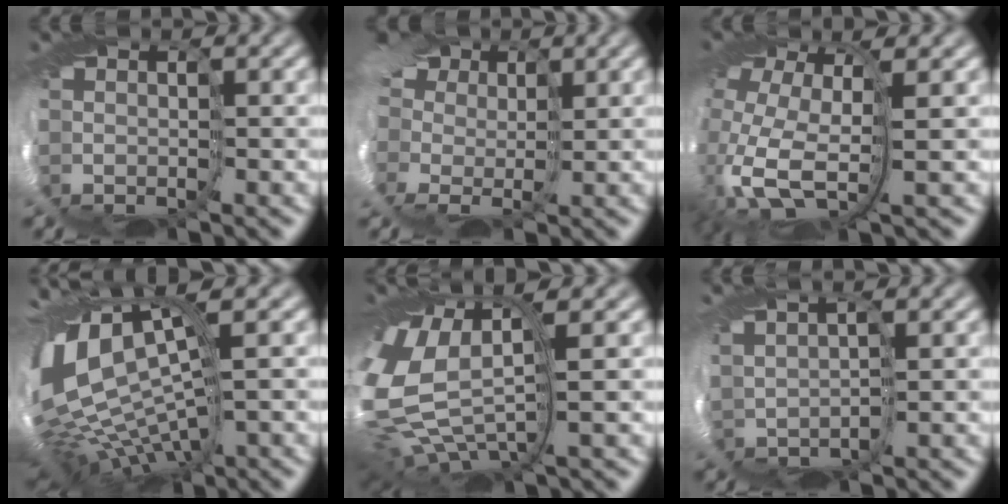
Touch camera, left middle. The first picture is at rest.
{"total": 12.4, "force": [3.7, 9.5, 7.0], "torque": [-0.161, 0.025, 0.020]}
{"total": 11.8, "force": [-2.0, 6.8, 9.4], "torque": [-0.220, -0.033, -0.021]}
{"total": 14.9, "force": [0.3, 7.1, 13.1], "torque": [-0.232, -0.017, 0.034]}
{"total": 12.2, "force": [0.4, 6.2, 10.5], "torque": [-0.246, -0.037, 0.022]}
{"total": 2.0, "force": [1.3, 1.0, 1.1], "torque": [-0.029, 0.018, 0.016]}